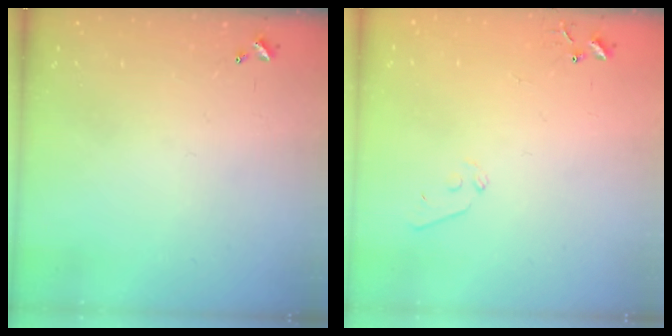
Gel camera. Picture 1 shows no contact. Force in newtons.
{"total": 5.2, "press": 5.2, "slide": 0.5}